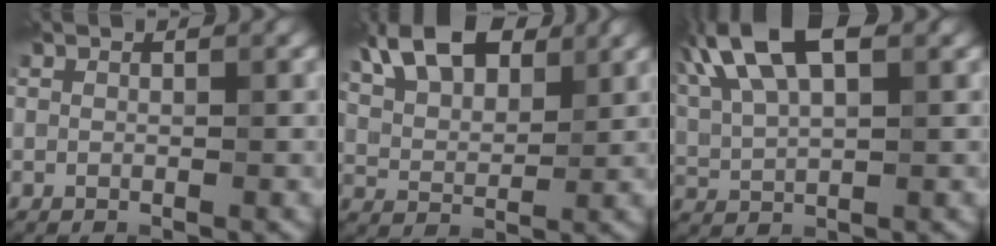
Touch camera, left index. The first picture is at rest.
{"total": 7.6, "force": [4.5, 3.8, 4.8], "torque": [-0.098, 0.025, 0.068]}
{"total": 10.7, "force": [4.9, 4.7, 8.3], "torque": [-0.177, 0.040, 0.073]}